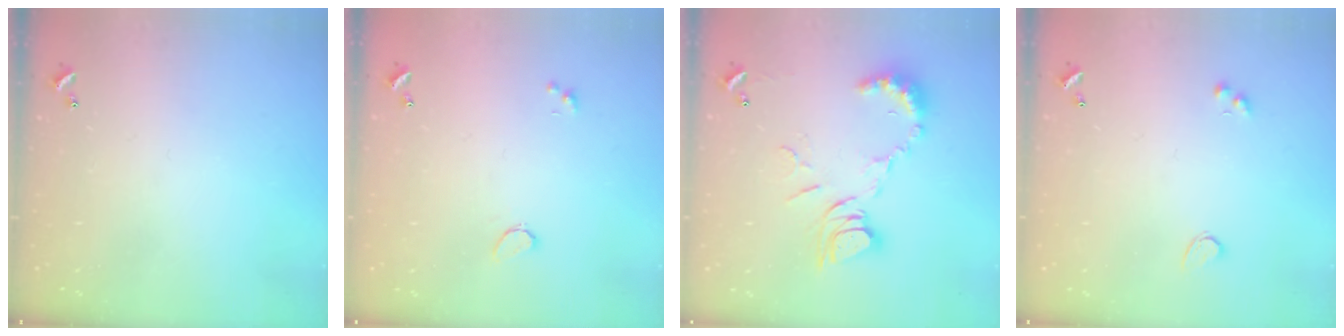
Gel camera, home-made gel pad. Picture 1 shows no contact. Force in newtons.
{"total": 0.6, "press": 0.4, "slide": 0.5}
{"total": 11.6, "press": 11.5, "slide": 1.0}
{"total": 1.9, "press": 1.5, "slide": 1.1}